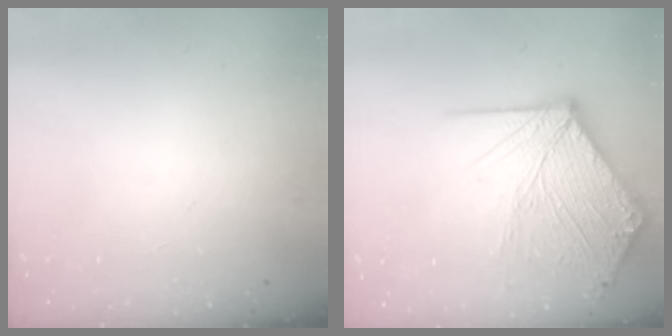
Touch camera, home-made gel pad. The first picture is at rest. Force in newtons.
{"total": 15.4, "press": 15.3, "slide": 1.8}